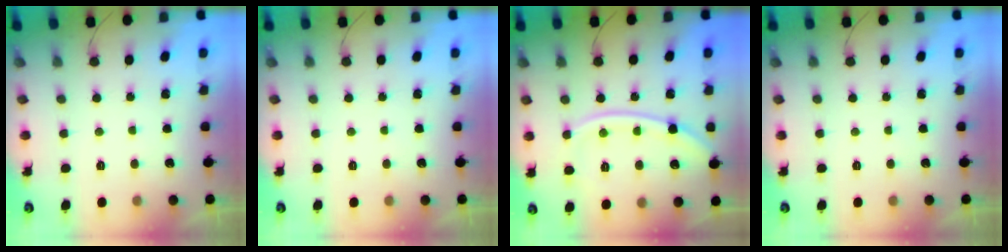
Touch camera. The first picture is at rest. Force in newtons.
{"total": 0.0}
{"total": 12.3, "press": 12.1, "slide": 1.6}
{"total": 0.0}